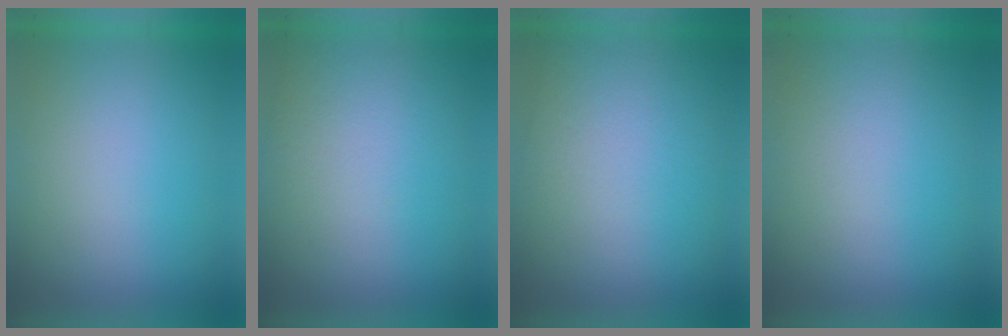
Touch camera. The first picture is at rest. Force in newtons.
{"total": 2.1}
{"total": 2.6}
{"total": 2.0}